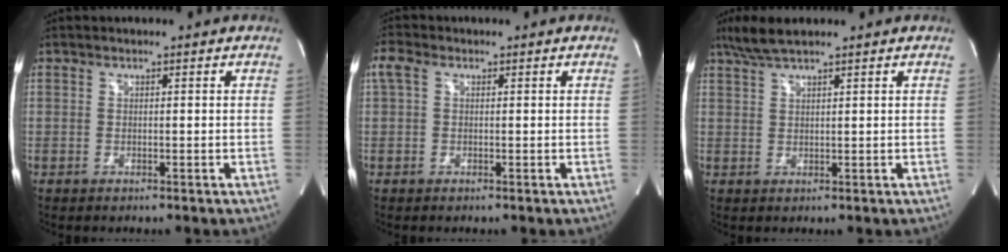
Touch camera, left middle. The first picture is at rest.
{"total": 2.5, "force": [0.8, 1.5, 1.8], "torque": [-0.054, 0.025, 0.020]}
{"total": 4.0, "force": [3.3, 0.1, 2.3], "torque": [-0.054, 0.013, 0.069]}